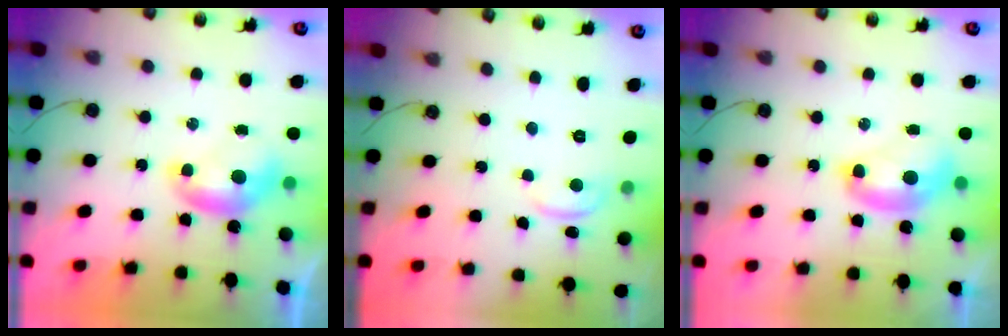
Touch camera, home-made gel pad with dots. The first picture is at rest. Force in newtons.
{"total": 0.0}
{"total": 2.7, "press": 2.7, "slide": 0.1}